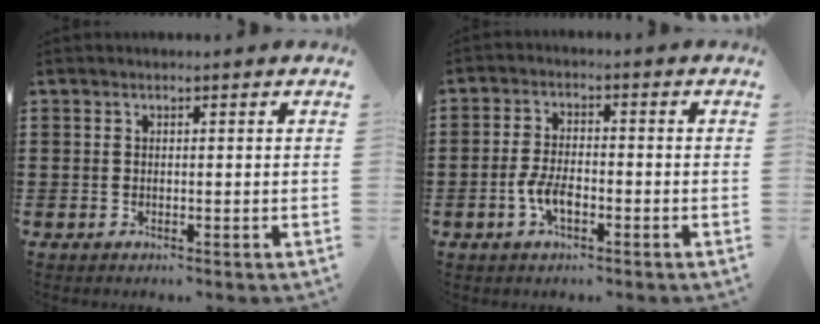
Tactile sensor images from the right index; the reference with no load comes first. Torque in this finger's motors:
{"motor_torque": [2.14, 0.00, 0.44, 0.13]}